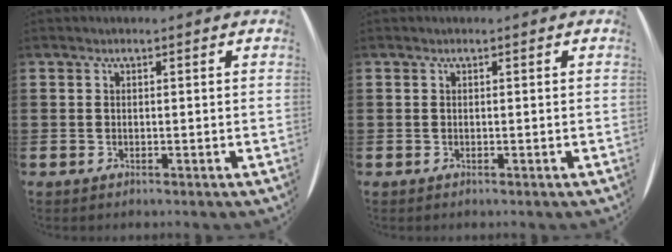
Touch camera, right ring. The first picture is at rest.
{"total": 0.0}